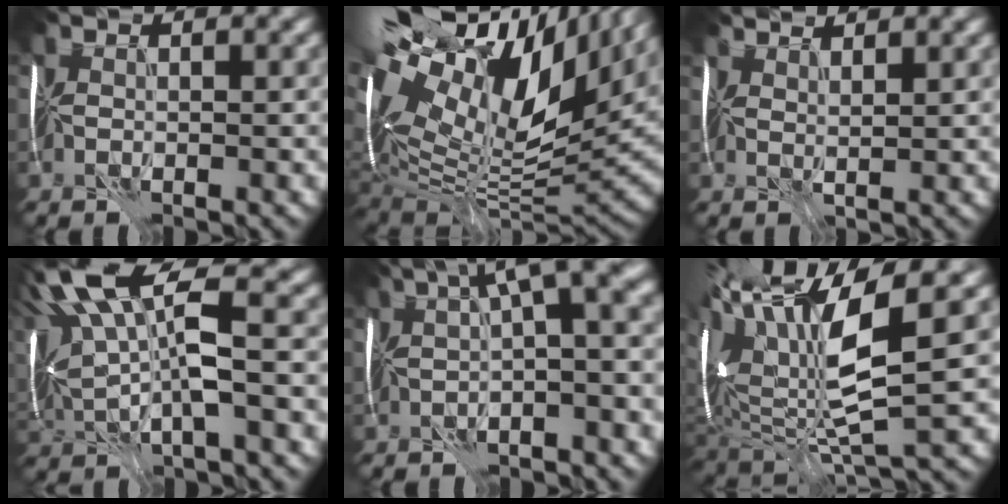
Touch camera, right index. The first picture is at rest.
{"total": 17.0, "force": [5.2, 8.3, 13.9], "torque": [-0.270, 0.010, 0.117]}
{"total": 3.6, "force": [3.3, 0.7, 1.2], "torque": [-0.023, 0.023, 0.037]}
{"total": 11.8, "force": [3.6, 3.9, 10.6], "torque": [-0.237, 0.022, 0.072]}
{"total": 8.7, "force": [2.5, 2.5, 8.0], "torque": [-0.115, 0.034, 0.044]}
{"total": 10.6, "force": [2.9, 3.3, 9.7], "torque": [-0.229, 0.009, 0.069]}